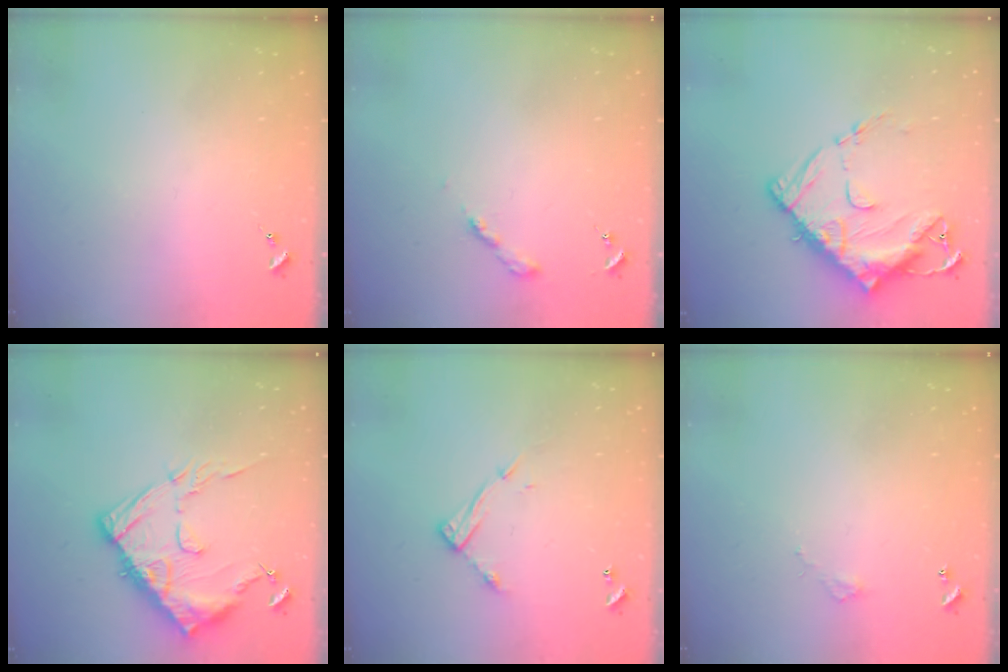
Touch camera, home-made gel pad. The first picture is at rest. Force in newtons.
{"total": 3.1, "press": 3.1, "slide": 0.2}
{"total": 16.9, "press": 16.8, "slide": 1.6}
{"total": 15.8, "press": 15.7, "slide": 1.6}
{"total": 10.0, "press": 9.9, "slide": 0.5}
{"total": 2.8, "press": 2.8, "slide": 0.2}